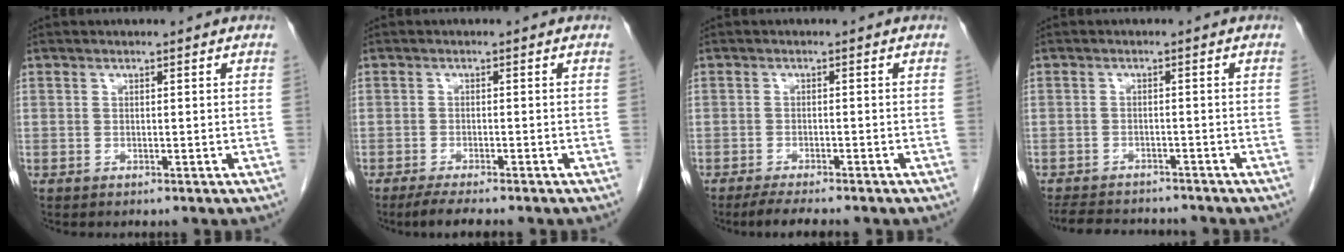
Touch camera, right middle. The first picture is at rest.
{"total": 4.8, "force": [-3.9, 0.4, 2.8], "torque": [-0.047, -0.012, -0.059]}
{"total": 5.1, "force": [-4.2, 0.3, 2.9], "torque": [-0.046, -0.012, -0.063]}
{"total": 9.1, "force": [-8.4, 2.4, 2.8], "torque": [-0.052, -0.002, -0.115]}